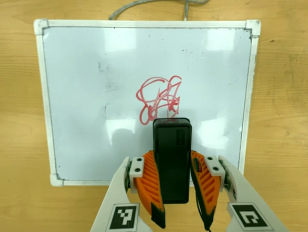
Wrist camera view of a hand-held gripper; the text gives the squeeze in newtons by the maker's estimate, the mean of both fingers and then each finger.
{"total": 8.6, "left": 6.9, "right": 10.2}